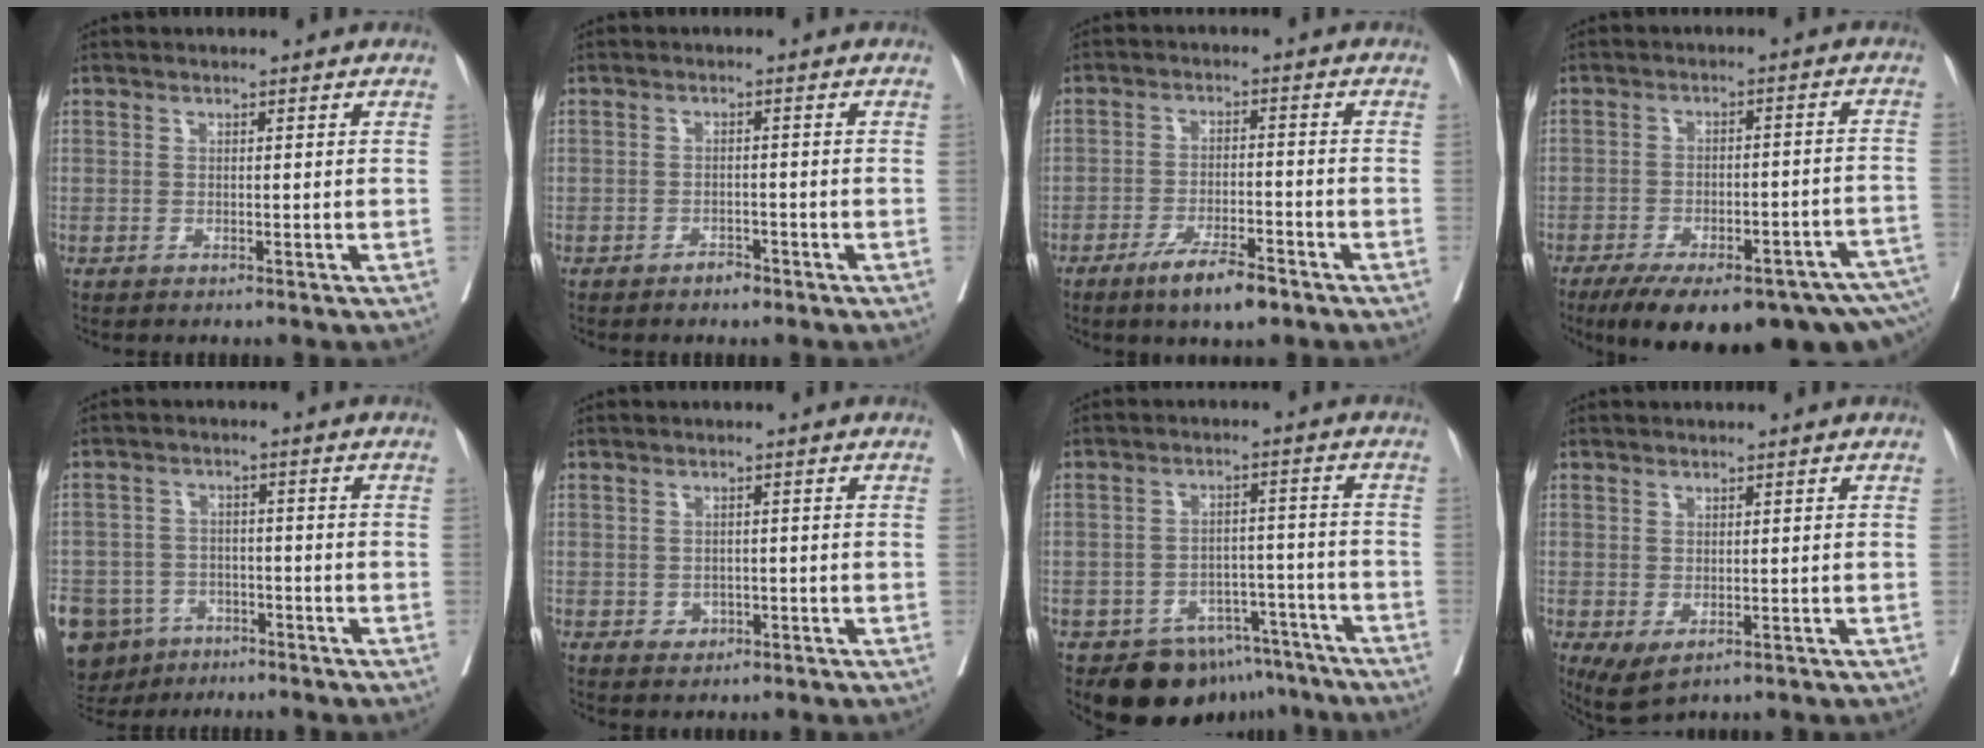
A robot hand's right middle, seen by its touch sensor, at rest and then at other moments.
{"total": 1.6, "force": [-1.3, 0.8, 0.6], "torque": [-0.007, 0.004, -0.017]}
{"total": 6.8, "force": [-4.6, 1.4, 4.8], "torque": [-0.086, -0.006, -0.076]}
{"total": 21.1, "force": [-15.5, 5.3, 13.3], "torque": [-0.151, 0.010, -0.203]}
{"total": 17.8, "force": [-10.1, 13.1, 6.5], "torque": [-0.203, -0.005, -0.146]}
{"total": 1.9, "force": [-0.6, 1.6, 0.8], "torque": [-0.007, 0.005, -0.002]}
{"total": 10.9, "force": [-8.4, 6.4, 2.4], "torque": [-0.007, 0.040, -0.109]}
{"total": 3.9, "force": [-1.2, 1.9, 3.2], "torque": [-0.053, -0.014, -0.005]}